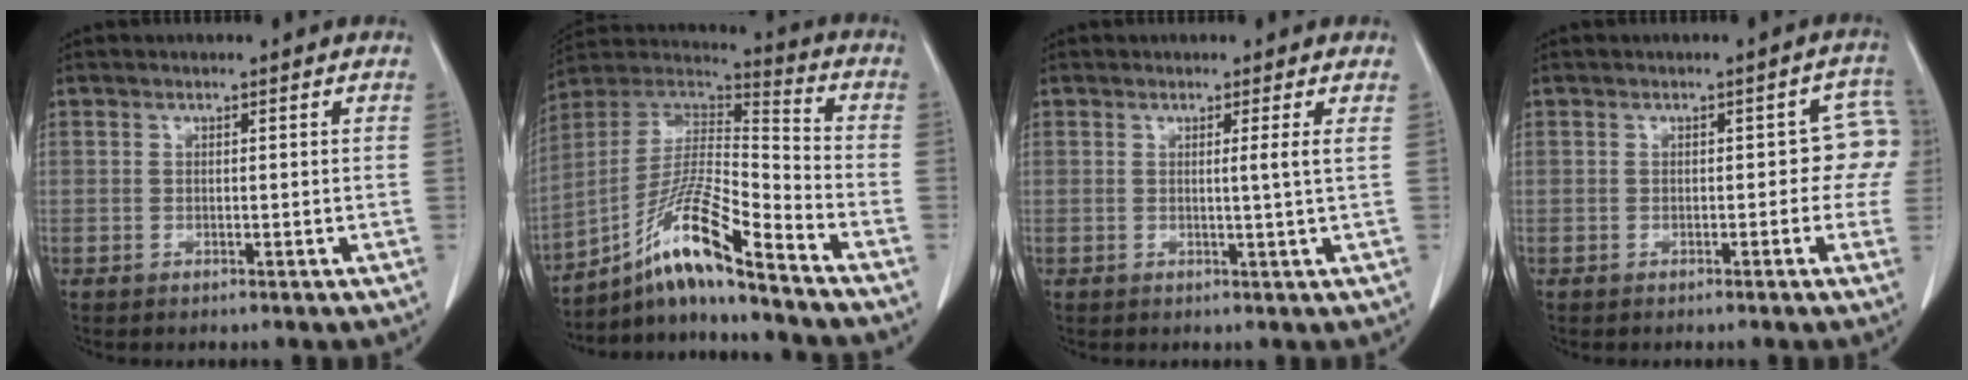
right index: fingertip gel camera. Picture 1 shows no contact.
{"total": 14.3, "force": [-10.3, 0.4, 10.0], "torque": [-0.179, 0.015, -0.186]}
{"total": 1.8, "force": [0.6, -0.8, 1.5], "torque": [-0.024, -0.006, 0.011]}
{"total": 5.1, "force": [0.4, 2.7, 4.3], "torque": [-0.022, 0.028, 0.003]}